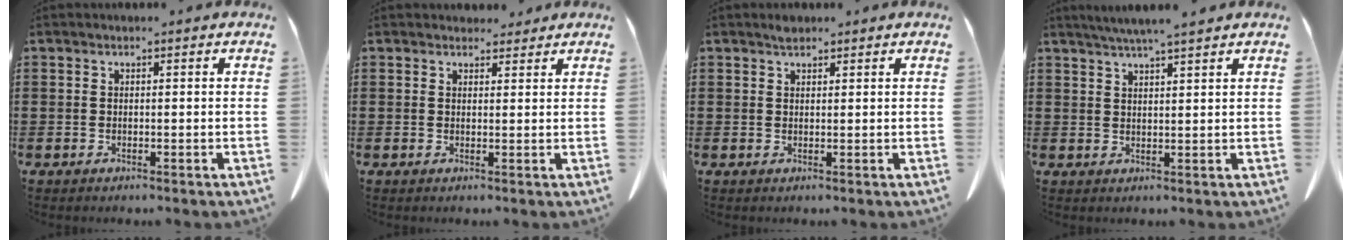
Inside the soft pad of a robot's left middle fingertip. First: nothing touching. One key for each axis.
{"total": 2.4, "fx": 2.2, "fy": 0.9, "fz": 0.3, "tx": -0.003, "ty": -0.001, "tz": 0.040}
{"total": 1.2, "fx": 1.1, "fy": 0.4, "fz": 0.3, "tx": -0.001, "ty": -0.002, "tz": 0.020}
{"total": 3.4, "fx": 3.0, "fy": -0.2, "fz": 1.7, "tx": -0.041, "ty": -0.003, "tz": 0.054}